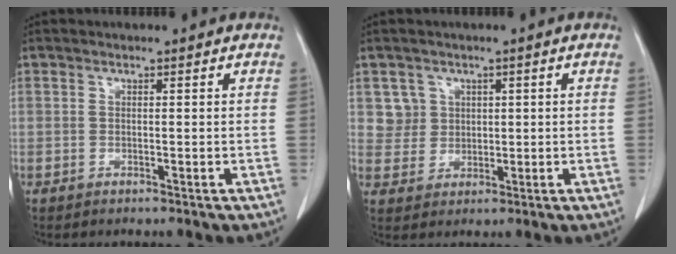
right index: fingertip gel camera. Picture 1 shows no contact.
{"total": 4.0, "force": [1.6, 3.6, -0.2], "torque": [0.015, 0.007, 0.032]}